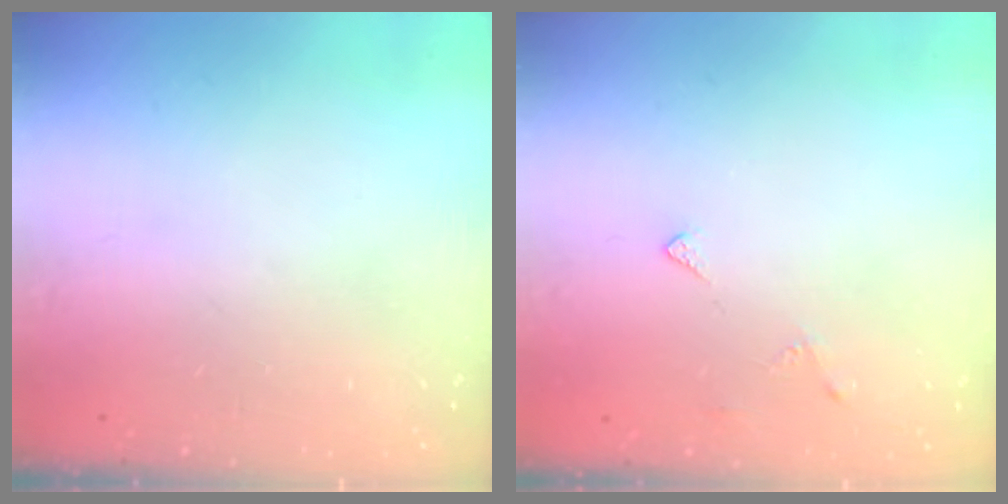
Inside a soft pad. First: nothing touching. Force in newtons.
{"total": 3.0, "press": 2.9, "slide": 0.5}